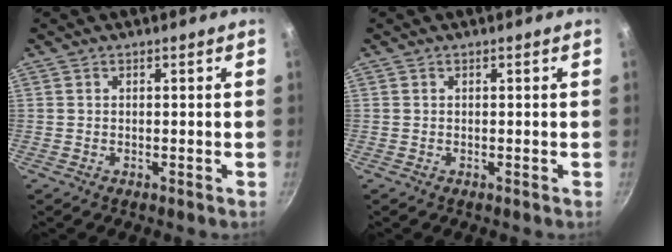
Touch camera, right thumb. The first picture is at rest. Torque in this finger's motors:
{"motor_torque": [-0.09, 0.04, 0.00, 0.00, 0.00]}